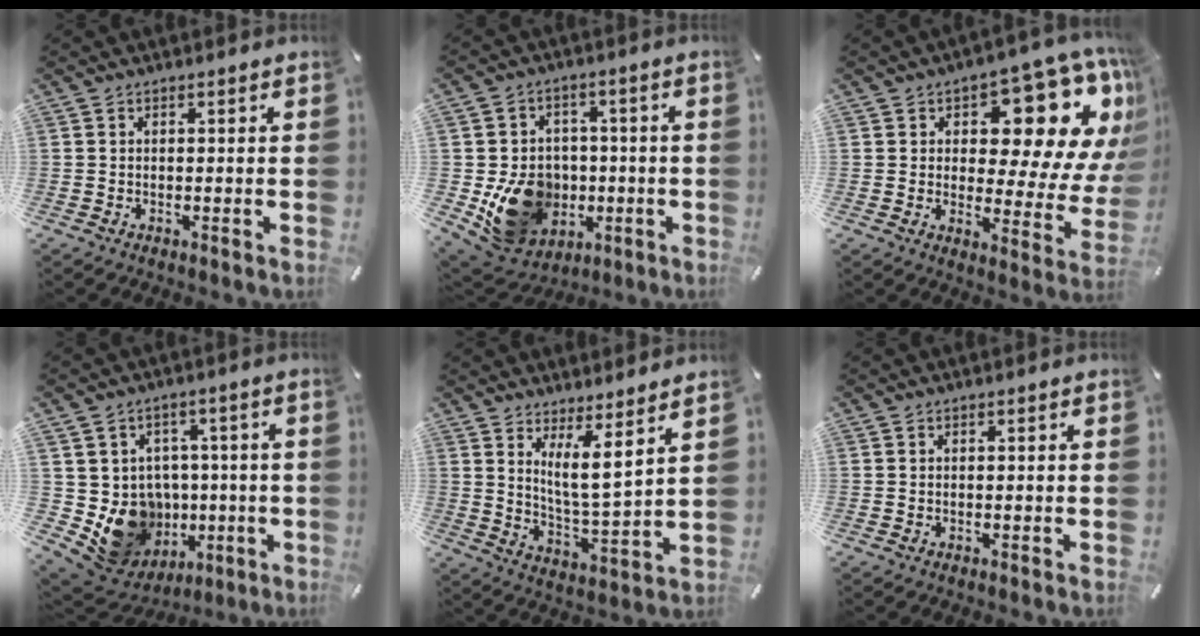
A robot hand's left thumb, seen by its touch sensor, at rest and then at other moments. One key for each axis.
{"total": 15.6, "fx": -3.0, "fy": 13.3, "fz": 7.6, "tx": -0.143, "ty": 0.014, "tz": -0.039}
{"total": 18.2, "fx": 9.5, "fy": 9.3, "fz": 12.5, "tx": -0.139, "ty": -0.086, "tz": 0.149}
{"total": 13.8, "fx": -2.7, "fy": 12.4, "fz": 5.2, "tx": -0.095, "ty": -0.010, "tz": -0.021}
{"total": 8.3, "fx": 5.7, "fy": 0.9, "fz": 5.9, "tx": -0.109, "ty": -0.042, "tz": 0.097}
{"total": 0.0}